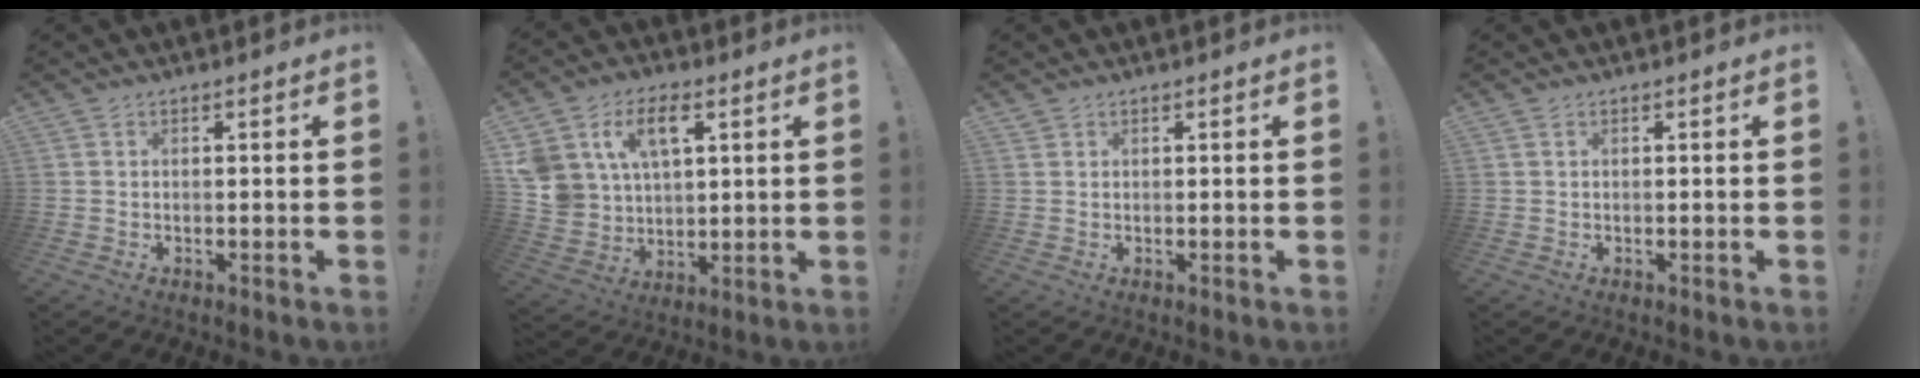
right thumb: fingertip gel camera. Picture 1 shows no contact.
{"total": 13.2, "force": [6.2, 9.2, 7.2], "torque": [-0.129, -0.024, 0.120]}
{"total": 0.8, "force": [0.7, 0.4, 0.2], "torque": [0.005, -0.004, 0.011]}
{"total": 0.0}